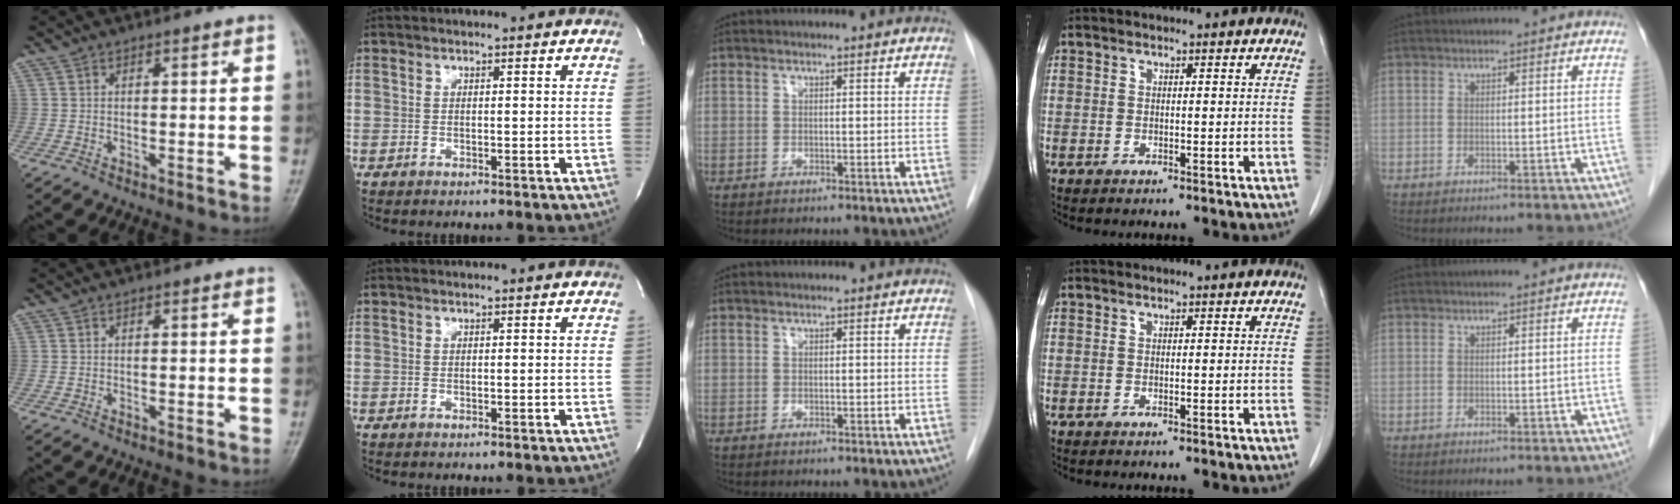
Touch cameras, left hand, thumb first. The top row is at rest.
{}